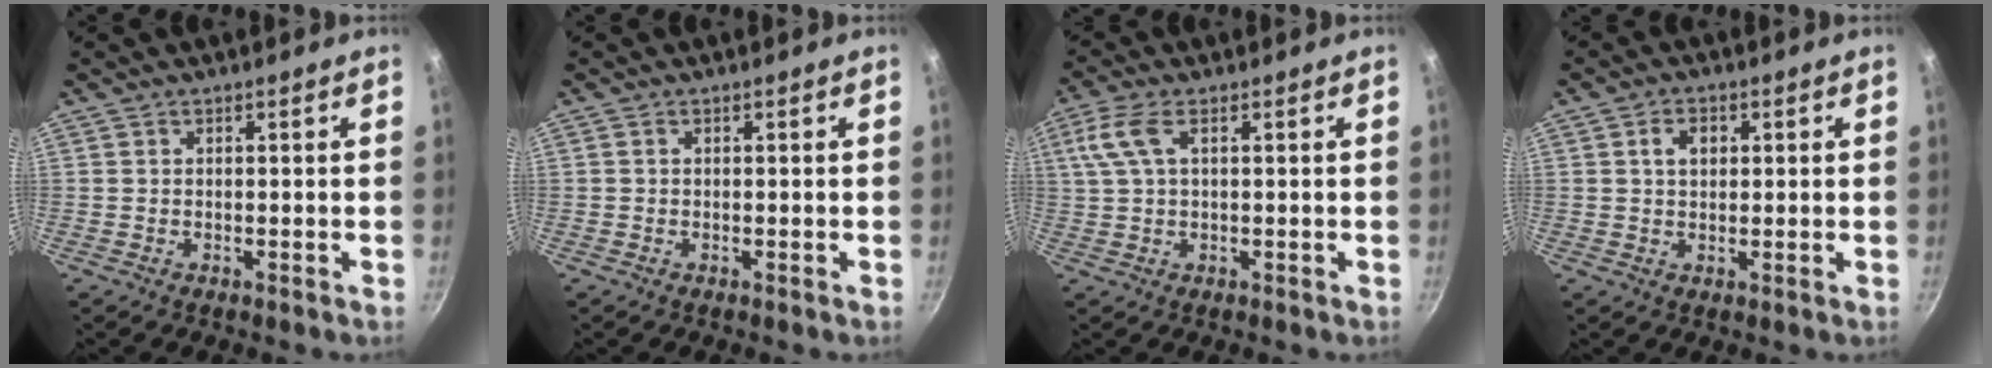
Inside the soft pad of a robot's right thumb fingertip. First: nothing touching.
{"total": 0.0}
{"total": 6.0, "force": [1.8, 2.6, 5.1], "torque": [-0.114, 0.014, 0.036]}
{"total": 3.6, "force": [0.9, 2.6, 2.3], "torque": [-0.023, 0.004, 0.015]}